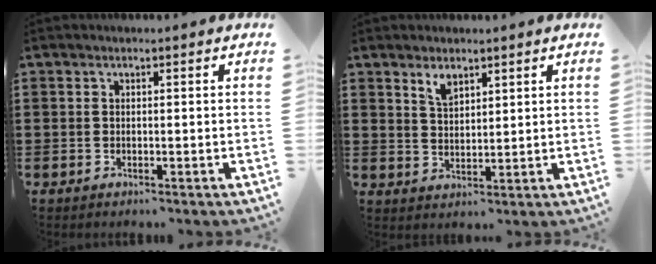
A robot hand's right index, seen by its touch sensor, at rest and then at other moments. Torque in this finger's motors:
{"motor_torque": [0.02, -0.02, 0.06, 0.05]}